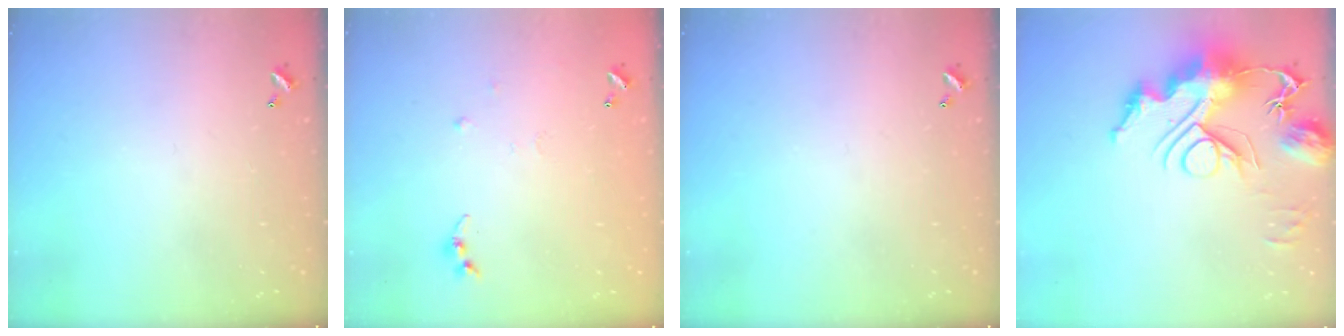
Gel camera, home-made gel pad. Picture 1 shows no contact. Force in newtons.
{"total": 7.8, "press": 7.7, "slide": 0.8}
{"total": 0.0}
{"total": 16.1, "press": 15.9, "slide": 2.3}